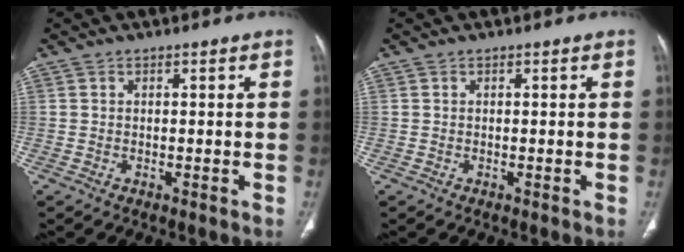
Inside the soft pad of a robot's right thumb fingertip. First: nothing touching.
{"total": 0.0}